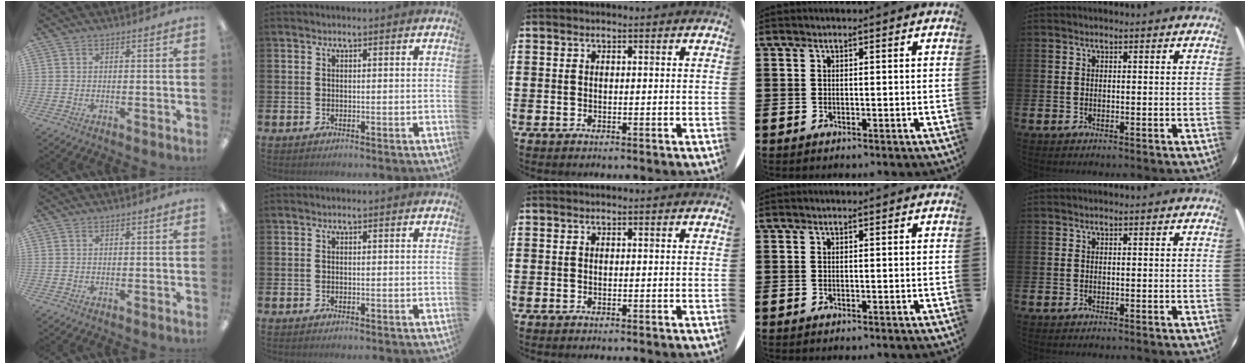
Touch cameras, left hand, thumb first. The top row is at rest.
{}